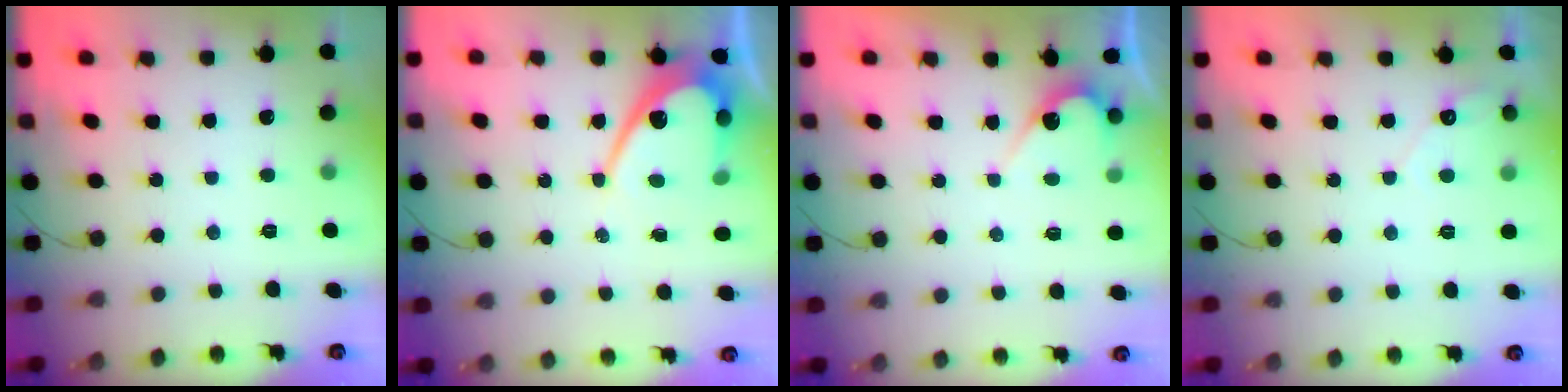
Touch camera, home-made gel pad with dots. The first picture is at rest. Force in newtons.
{"total": 10.1, "press": 10.1, "slide": 0.7}
{"total": 5.9, "press": 5.9, "slide": 0.2}
{"total": 3.4, "press": 3.4, "slide": 0.1}